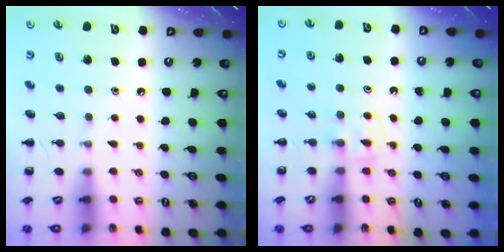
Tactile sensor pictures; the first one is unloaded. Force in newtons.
{"total": 4.1, "press": 3.9, "slide": 1.4}